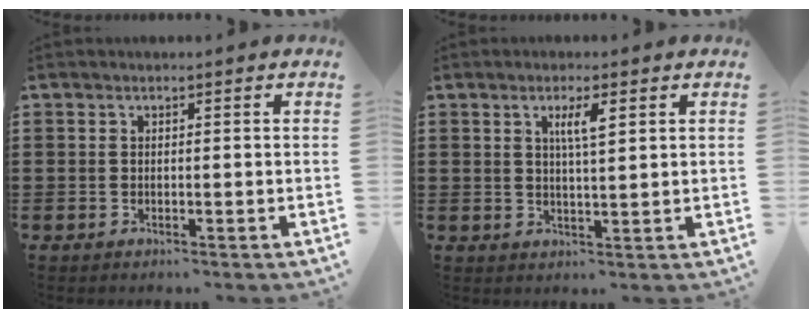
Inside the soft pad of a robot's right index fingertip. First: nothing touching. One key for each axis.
{"total": 3.5, "fx": 1.3, "fy": 0.6, "fz": 3.2, "tx": -0.066, "ty": 0.005, "tz": 0.019}